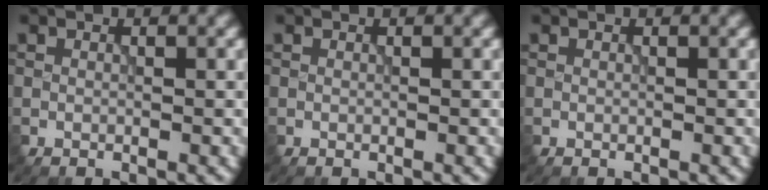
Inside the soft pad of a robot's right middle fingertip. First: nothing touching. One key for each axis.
{"total": 0.0}
{"total": 0.0}